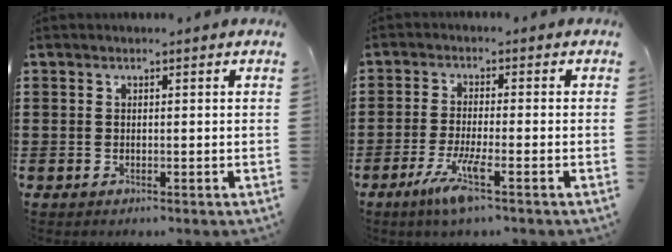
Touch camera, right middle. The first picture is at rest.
{"total": 5.6, "force": [-3.0, 0.3, 4.7], "torque": [-0.095, -0.014, -0.054]}